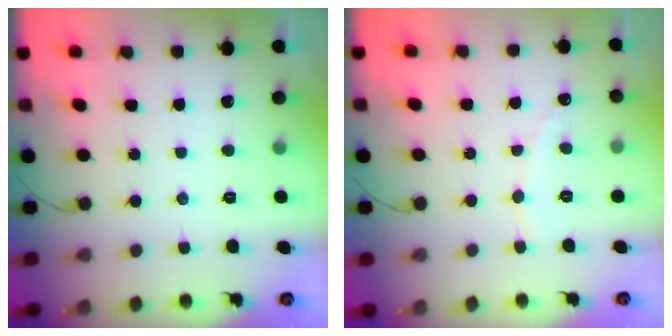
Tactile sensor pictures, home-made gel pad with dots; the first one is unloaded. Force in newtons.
{"total": 2.5, "press": 2.5, "slide": 0.1}